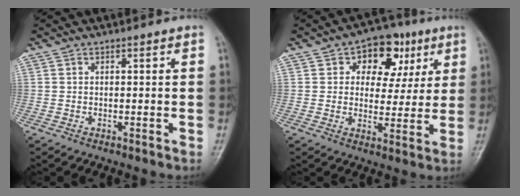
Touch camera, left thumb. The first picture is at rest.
{"total": 11.3, "force": [4.5, 8.0, 6.6], "torque": [-0.041, -0.002, 0.061]}